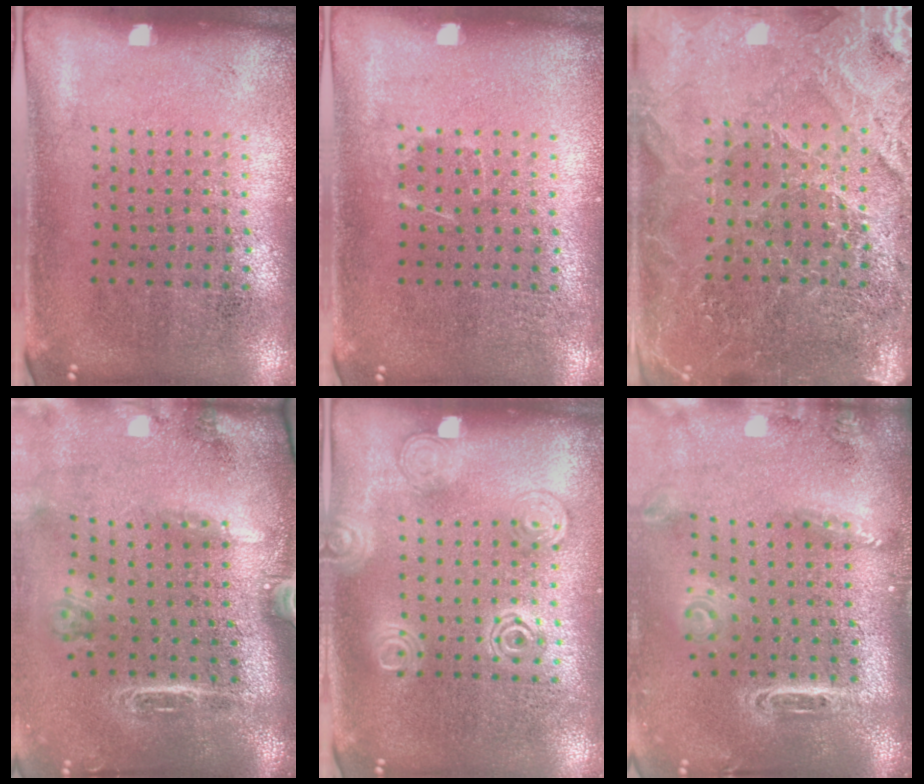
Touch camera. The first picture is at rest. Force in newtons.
{"total": 0.5, "press": 0.5, "slide": 0.2}
{"total": 4.1, "press": 3.8, "slide": 1.4}
{"total": 2.8, "press": 2.0, "slide": 2.0}
{"total": 2.5, "press": 2.4, "slide": 0.4}
{"total": 2.9, "press": 2.1, "slide": 2.0}